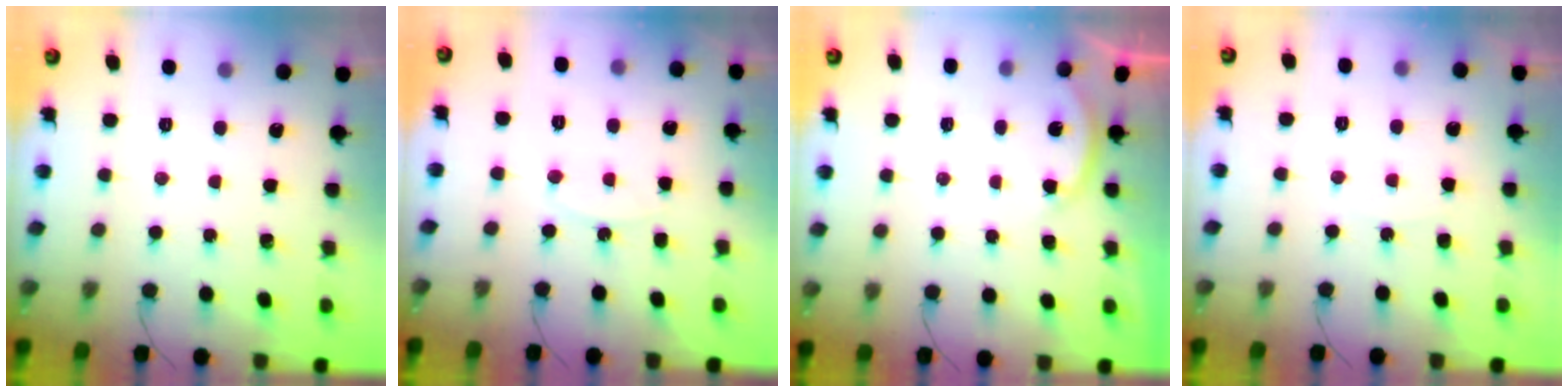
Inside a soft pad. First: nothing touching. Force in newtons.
{"total": 8.9, "press": 8.9, "slide": 0.5}
{"total": 2.2, "press": 2.2, "slide": 0.5}
{"total": 3.4, "press": 3.4, "slide": 0.4}